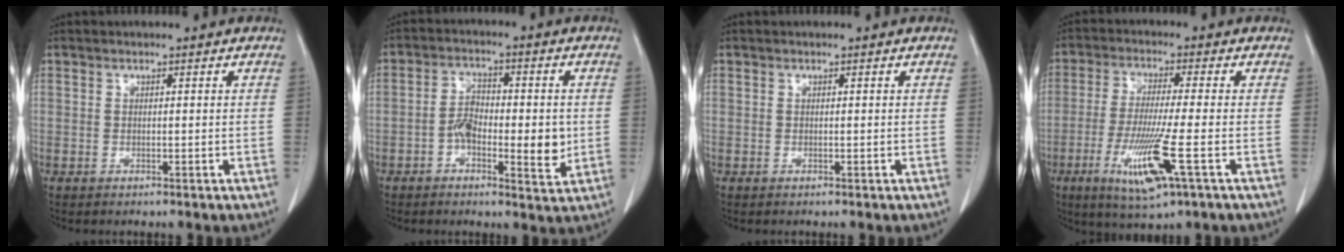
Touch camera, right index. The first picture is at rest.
{"total": 8.4, "force": [-1.5, 3.4, 7.5], "torque": [-0.121, 0.005, -0.024]}
{"total": 0.0}
{"total": 10.8, "force": [-4.1, 0.1, 10.0], "torque": [-0.199, -0.030, -0.074]}